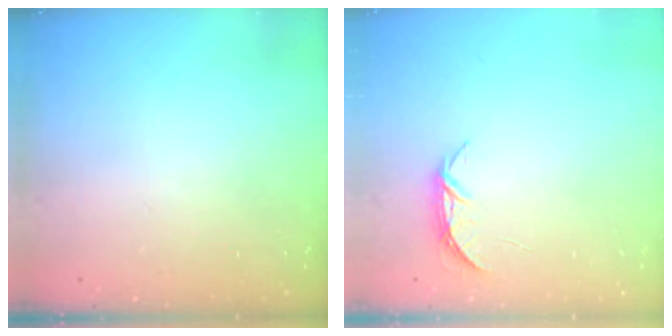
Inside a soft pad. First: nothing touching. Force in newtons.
{"total": 4.2, "press": 4.2, "slide": 0.5}